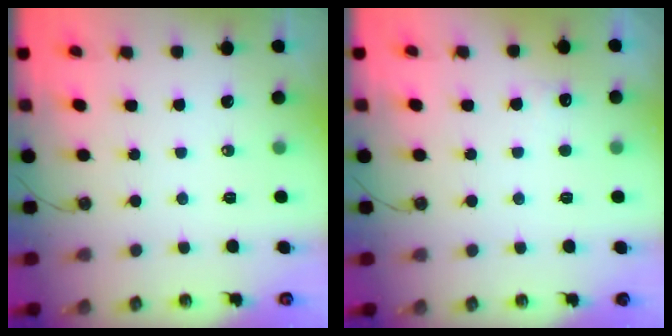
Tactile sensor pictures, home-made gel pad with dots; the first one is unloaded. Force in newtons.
{"total": 3.2, "press": 3.0, "slide": 0.9}